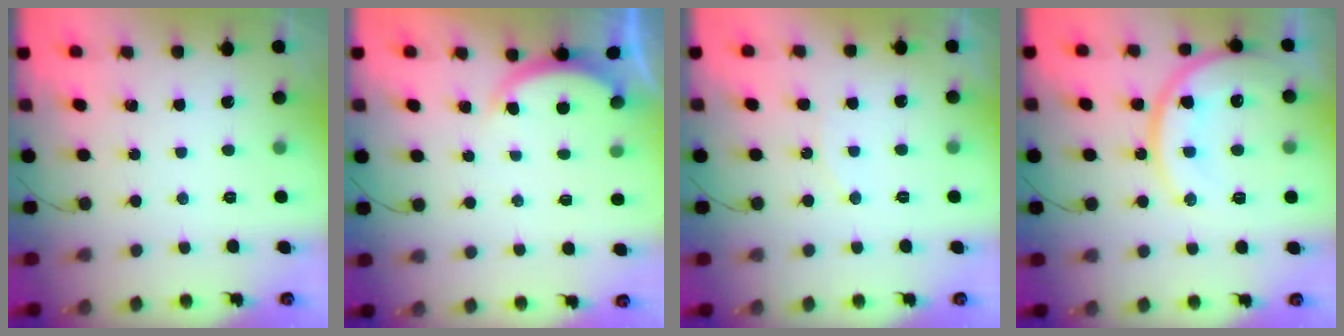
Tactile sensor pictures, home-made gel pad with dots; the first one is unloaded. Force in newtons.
{"total": 2.6, "press": 2.6, "slide": 0.5}
{"total": 5.1, "press": 4.7, "slide": 2.2}
{"total": 15.6, "press": 15.5, "slide": 1.7}